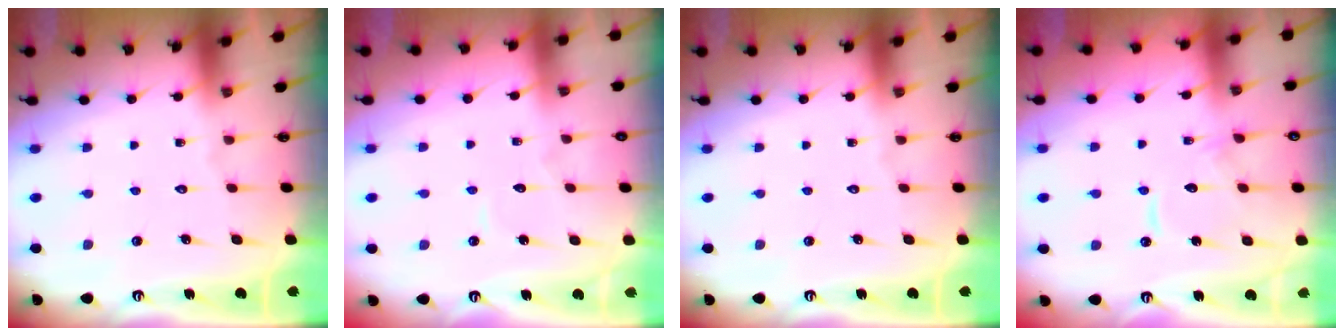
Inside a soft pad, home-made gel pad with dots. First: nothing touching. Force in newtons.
{"total": 3.7, "press": 3.7, "slide": 0.5}
{"total": 0.0}
{"total": 9.7, "press": 9.7, "slide": 0.8}